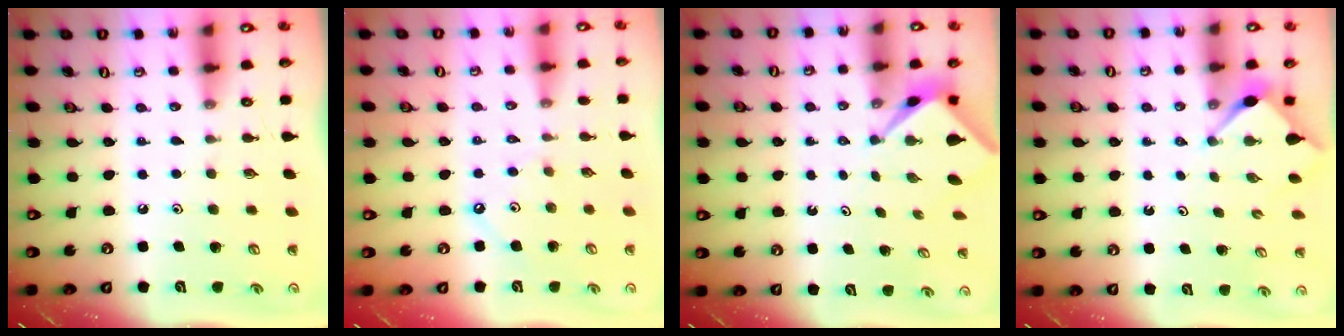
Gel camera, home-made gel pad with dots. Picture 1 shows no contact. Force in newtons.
{"total": 1.8, "press": 1.8, "slide": 0.0}
{"total": 2.1, "press": 2.1, "slide": 0.2}
{"total": 2.9, "press": 2.9, "slide": 0.3}